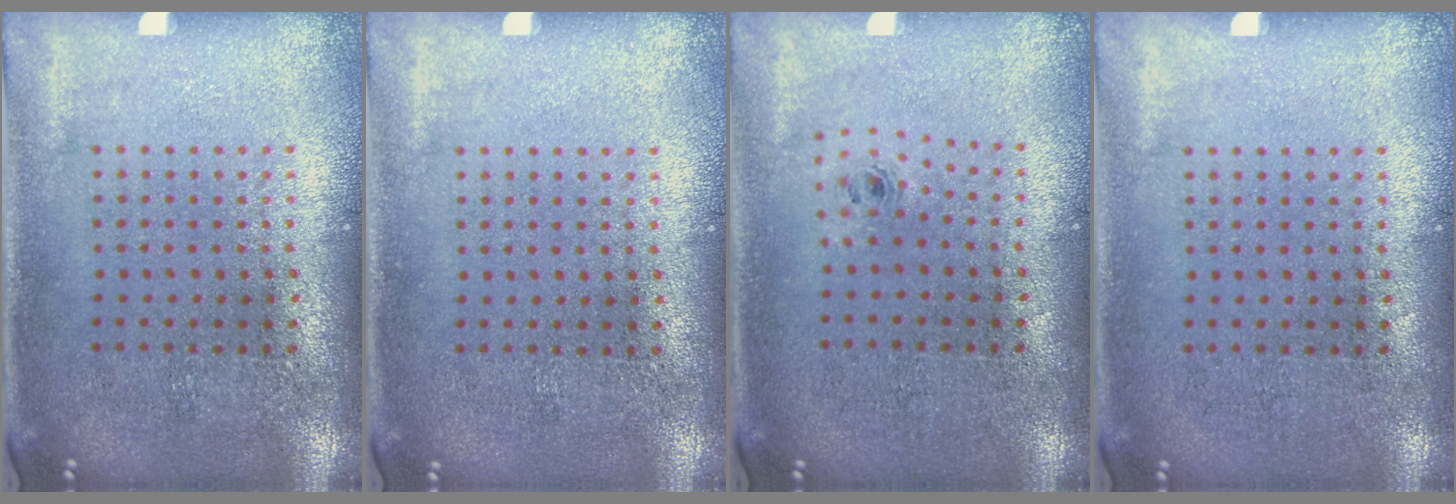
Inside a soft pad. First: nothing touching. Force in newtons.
{"total": 0.0}
{"total": 0.6, "press": 0.3, "slide": 0.5}
{"total": 0.0}